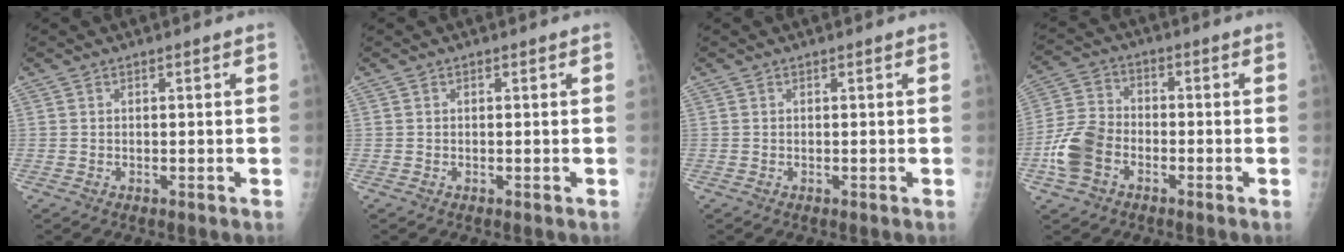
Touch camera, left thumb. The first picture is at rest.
{"total": 0.0}
{"total": 0.0}
{"total": 9.5, "force": [-3.5, 6.6, 5.8], "torque": [-0.121, 0.024, -0.073]}